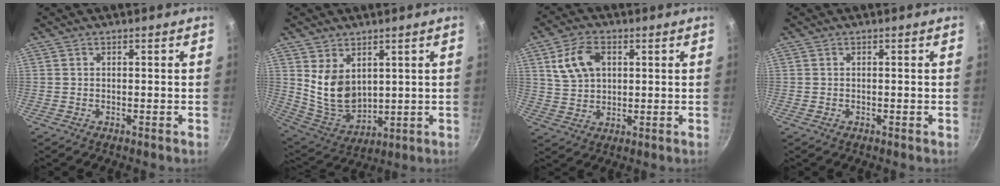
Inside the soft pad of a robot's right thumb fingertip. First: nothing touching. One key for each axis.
{"total": 10.3, "fx": 3.3, "fy": 7.1, "fz": 6.8, "tx": -0.100, "ty": -0.039, "tz": 0.085}
{"total": 9.3, "fx": 2.9, "fy": 6.2, "fz": 6.3, "tx": -0.106, "ty": 0.000, "tz": 0.054}
{"total": 0.0}